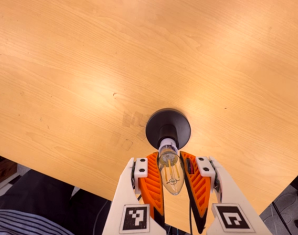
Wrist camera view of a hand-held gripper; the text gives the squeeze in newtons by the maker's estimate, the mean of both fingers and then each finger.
{"total": 21.4, "left": 21.3, "right": 21.5}